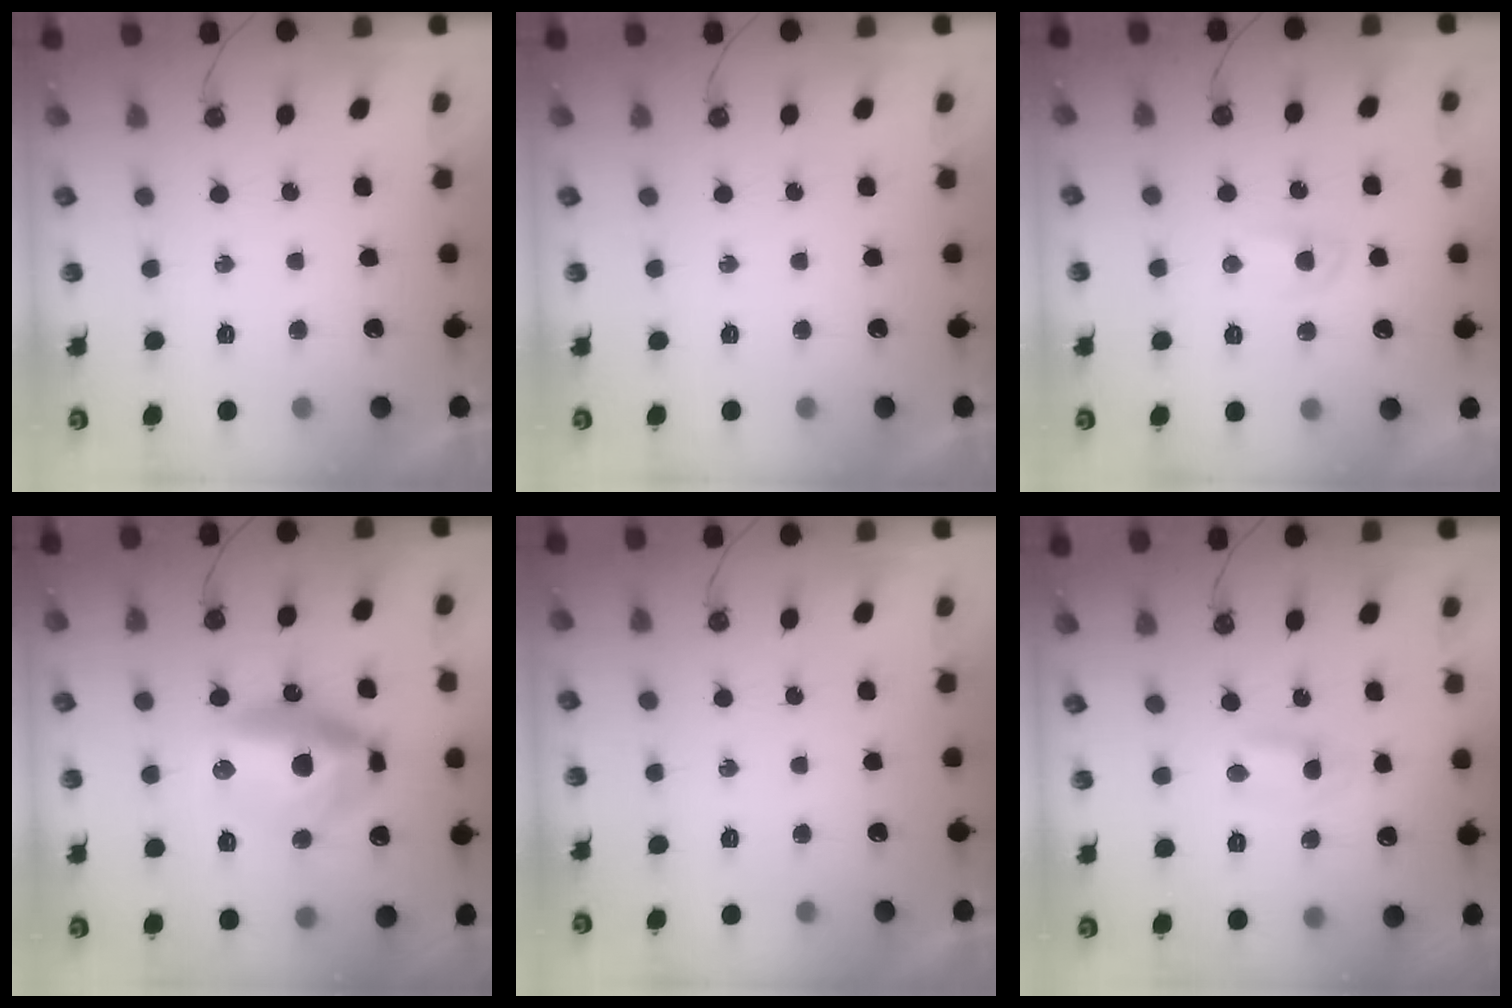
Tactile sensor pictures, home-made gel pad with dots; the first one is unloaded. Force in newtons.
{"total": 0.0}
{"total": 3.7, "press": 3.7, "slide": 0.6}
{"total": 14.3, "press": 14.2, "slide": 2.3}
{"total": 0.0}
{"total": 1.1, "press": 0.9, "slide": 0.7}